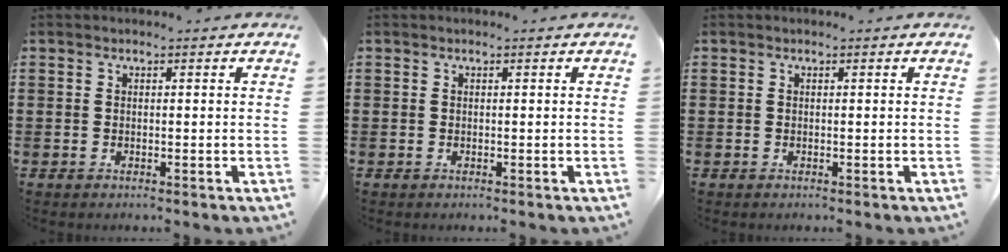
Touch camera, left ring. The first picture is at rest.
{"total": 0.0}
{"total": 0.0}